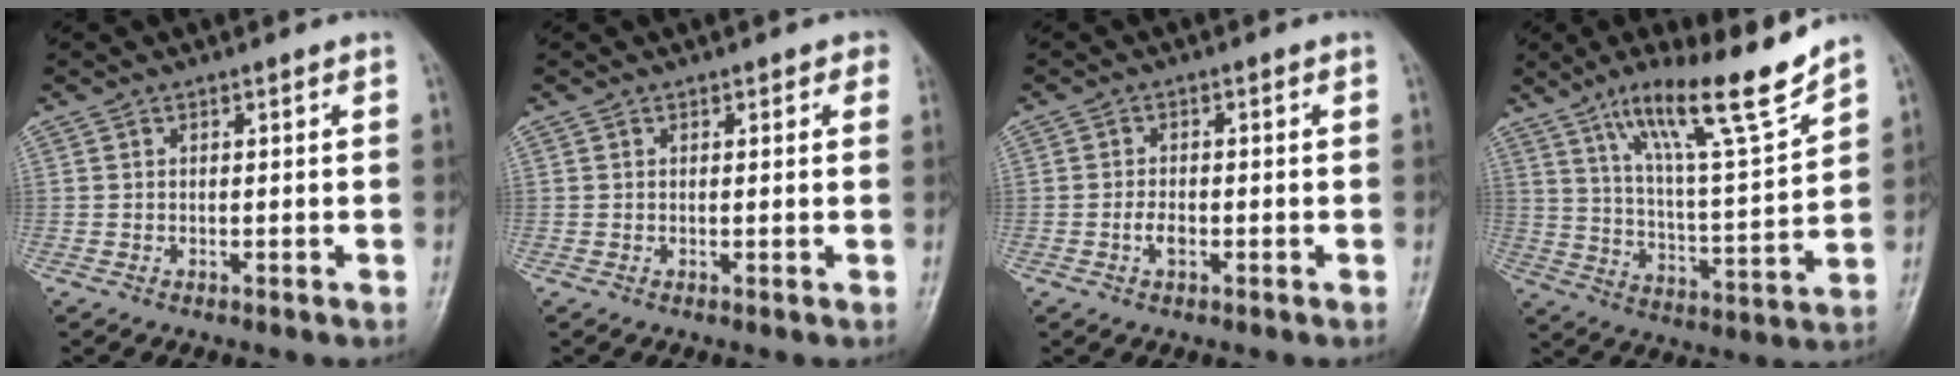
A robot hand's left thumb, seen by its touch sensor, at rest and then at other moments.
{"total": 1.7, "force": [0.8, 1.2, 0.7], "torque": [0.021, 0.000, 0.003]}
{"total": 2.4, "force": [-1.0, 1.4, 1.7], "torque": [-0.025, 0.005, -0.020]}
{"total": 16.6, "force": [11.7, 1.8, 11.7], "torque": [-0.176, -0.067, 0.203]}